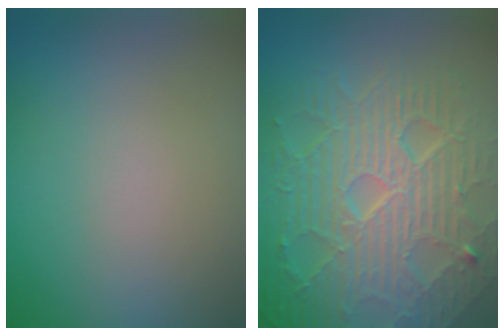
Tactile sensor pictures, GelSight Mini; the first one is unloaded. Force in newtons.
{"total": 10.2, "press": 6.5, "slide": 7.8}